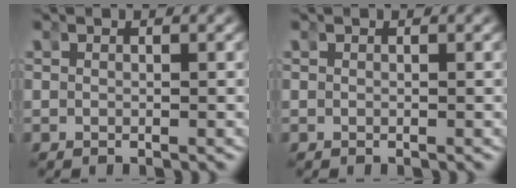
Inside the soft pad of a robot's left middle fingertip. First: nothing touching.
{"total": 0.0}